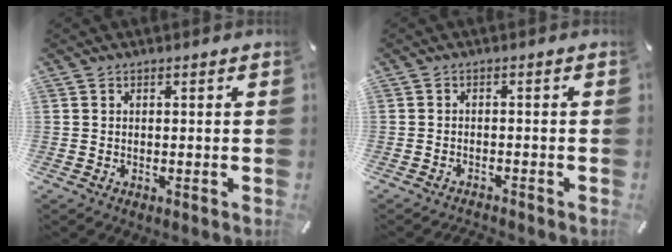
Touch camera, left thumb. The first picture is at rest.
{"total": 1.8, "force": [-1.8, 0.4, 0.3], "torque": [-0.008, 0.008, -0.037]}